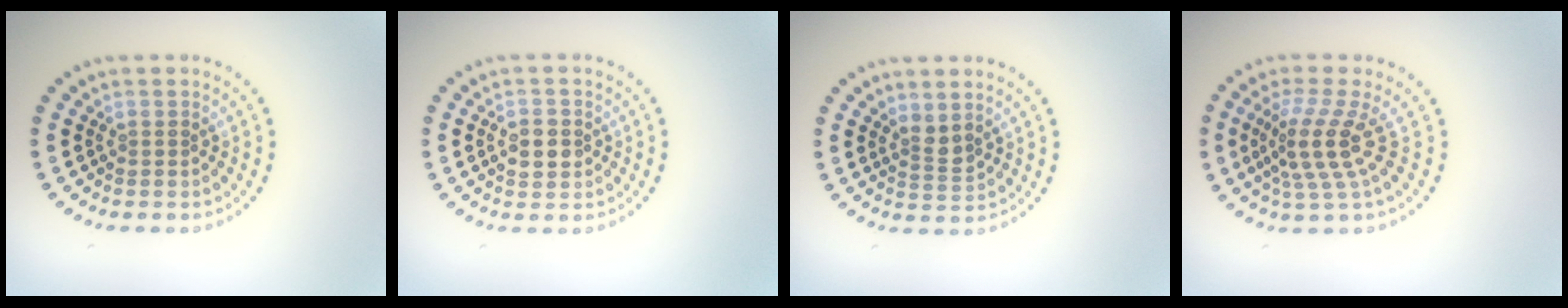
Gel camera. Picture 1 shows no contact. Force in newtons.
{"total": 2.8, "press": 2.8, "slide": 0.2}
{"total": 1.8, "press": 1.3, "slide": 1.2}
{"total": 4.0, "press": 2.7, "slide": 2.9}